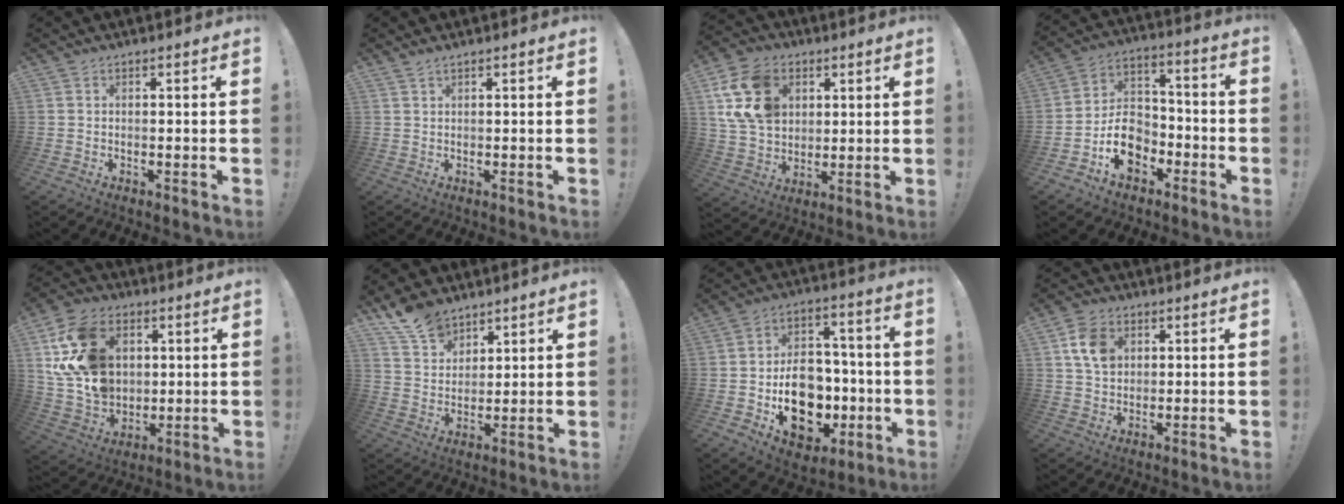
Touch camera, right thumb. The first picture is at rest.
{"total": 1.2, "force": [1.0, 0.2, 0.6], "torque": [-0.020, 0.004, 0.020]}
{"total": 18.5, "force": [6.5, 14.0, 10.2], "torque": [-0.187, -0.016, 0.130]}
{"total": 12.9, "force": [-5.9, 9.8, 6.1], "torque": [-0.095, 0.040, -0.101]}
{"total": 21.2, "force": [5.9, 15.9, 12.8], "torque": [-0.245, -0.018, 0.120]}
{"total": 11.0, "force": [8.6, 5.9, 3.5], "torque": [-0.068, -0.055, 0.167]}
{"total": 17.9, "force": [-4.3, 13.5, 11.0], "torque": [-0.158, 0.024, -0.056]}
{"total": 9.5, "force": [3.1, 7.3, 5.1], "torque": [-0.072, 0.001, 0.062]}